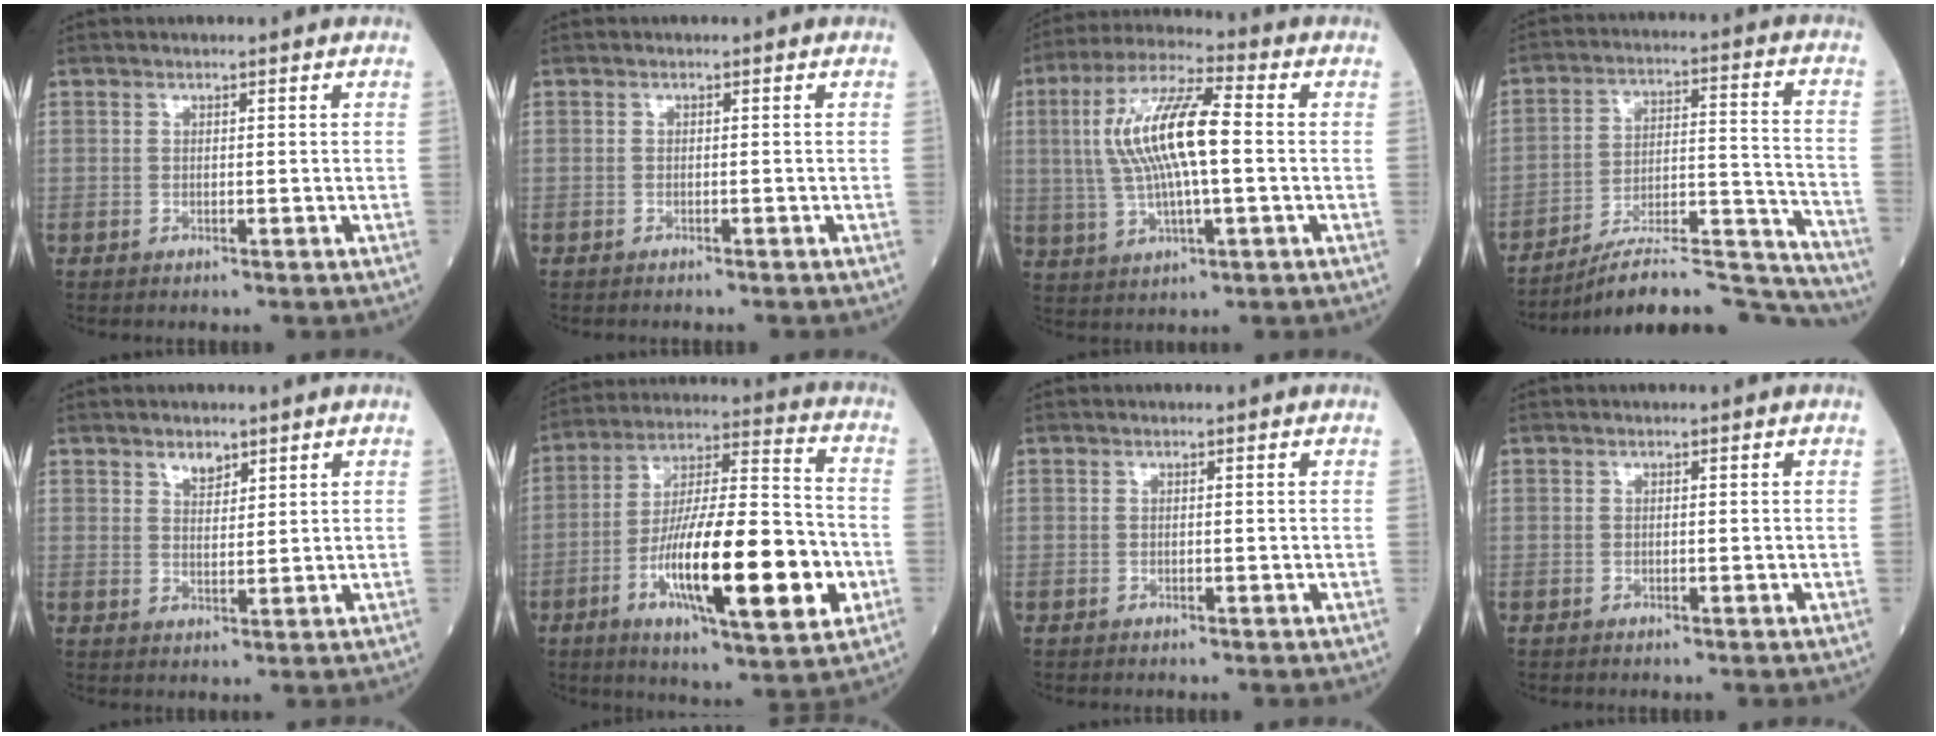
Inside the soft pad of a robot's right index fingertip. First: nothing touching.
{"total": 1.8, "force": [-1.4, 0.7, 0.8], "torque": [-0.021, -0.005, -0.016]}
{"total": 14.2, "force": [0.9, 3.7, 13.7], "torque": [-0.285, 0.022, 0.016]}
{"total": 21.8, "force": [-20.6, 1.4, 7.1], "torque": [-0.071, 0.034, -0.311]}
{"total": 3.4, "force": [2.3, 1.9, 1.6], "torque": [-0.035, 0.000, 0.046]}
{"total": 22.9, "force": [-6.5, 4.8, 21.4], "torque": [-0.377, -0.008, -0.102]}
{"total": 0.0}
{"total": 0.0}